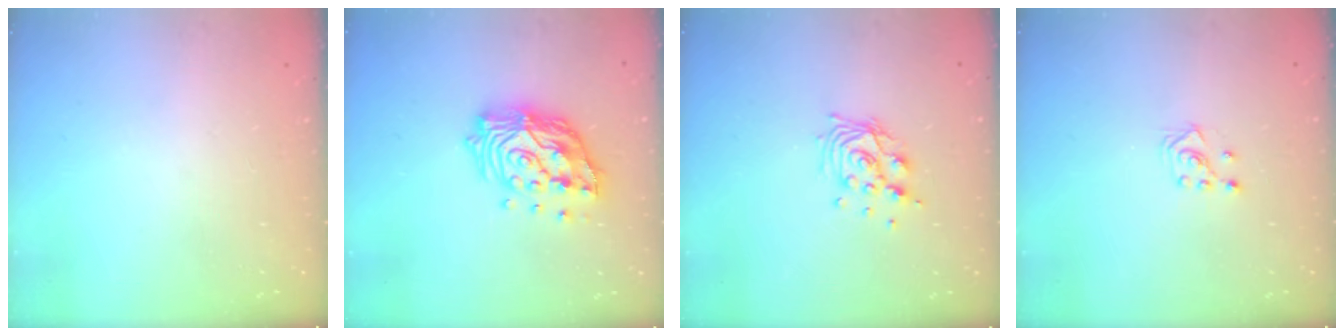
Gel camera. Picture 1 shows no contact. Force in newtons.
{"total": 15.8, "press": 15.6, "slide": 2.1}
{"total": 9.9, "press": 9.8, "slide": 1.5}
{"total": 3.1, "press": 3.0, "slide": 1.0}